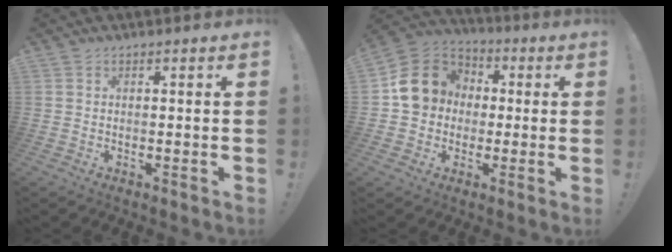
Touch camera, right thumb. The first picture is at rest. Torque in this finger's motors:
{"motor_torque": [0.20, 0.22, 0.12, -0.01, 0.25]}